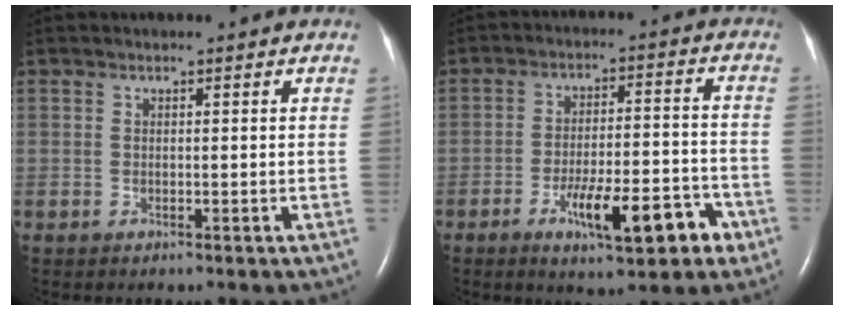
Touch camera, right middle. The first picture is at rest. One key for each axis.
{"total": 11.3, "fx": -5.8, "fy": 2.9, "fz": 9.2, "tx": -0.143, "ty": 0.011, "tz": -0.080}